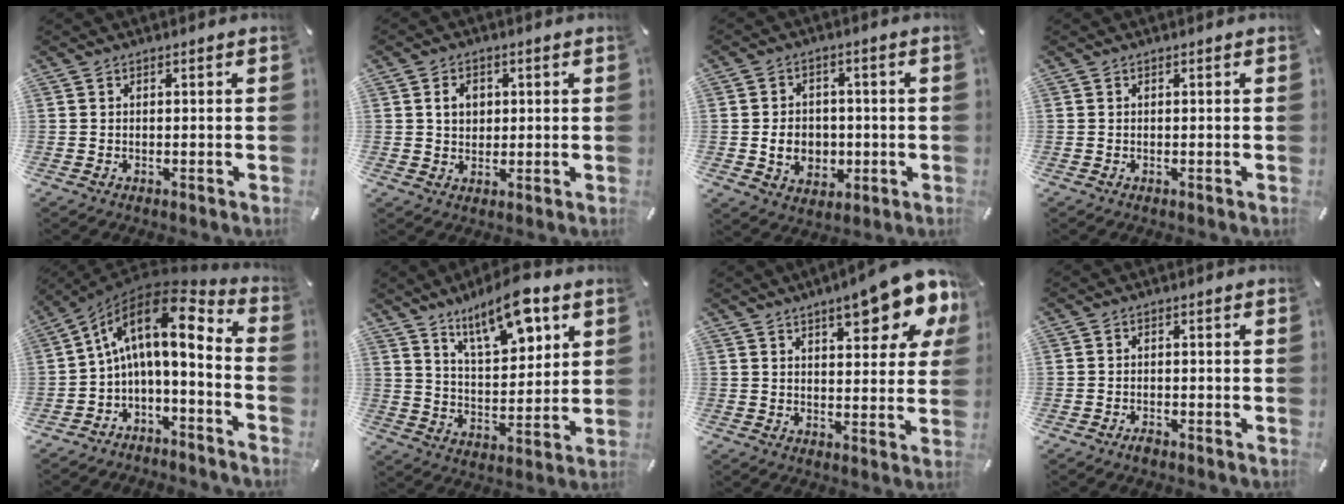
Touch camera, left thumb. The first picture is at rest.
{"total": 4.2, "force": [0.7, 3.6, 2.1], "torque": [-0.026, -0.001, 0.006]}
{"total": 7.6, "force": [-1.2, 6.4, 4.0], "torque": [-0.065, 0.006, -0.022]}
{"total": 0.0}
{"total": 12.9, "force": [2.6, 5.6, 11.3], "torque": [-0.187, -0.032, 0.035]}
{"total": 14.0, "force": [9.3, 5.7, 8.7], "torque": [-0.134, -0.045, 0.158]}
{"total": 14.4, "force": [9.3, 4.8, 9.9], "torque": [-0.128, -0.051, 0.151]}
{"total": 1.7, "force": [-1.4, 0.6, 0.8], "torque": [-0.016, 0.006, -0.027]}